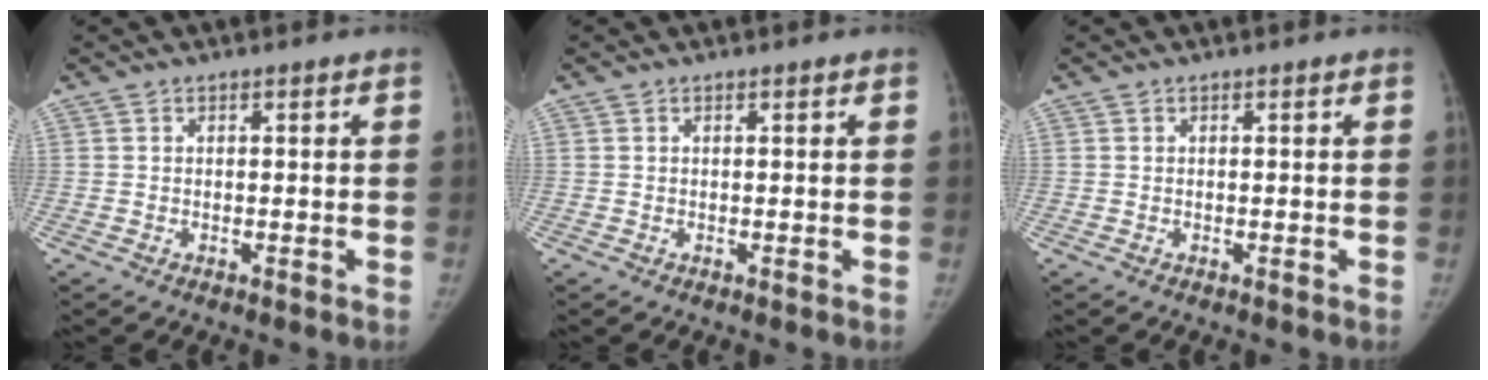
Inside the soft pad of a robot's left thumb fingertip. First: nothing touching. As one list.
[{"total": 0.0}, {"total": 0.0}]